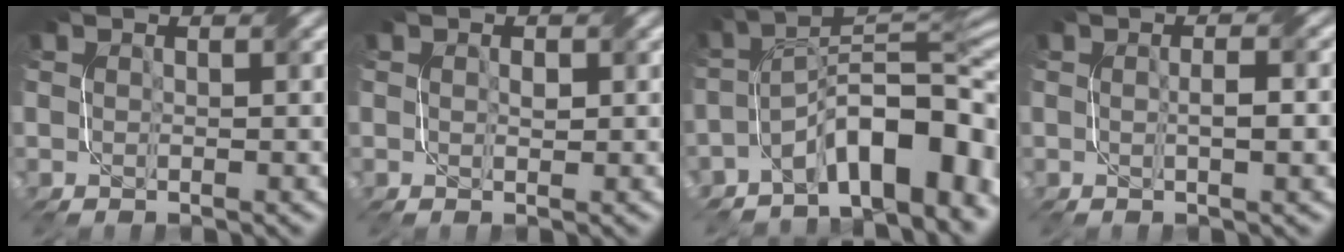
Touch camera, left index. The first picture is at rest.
{"total": 0.7, "force": [0.0, 0.5, 0.5], "torque": [-0.006, -0.002, 0.002]}
{"total": 11.2, "force": [-5.2, 4.8, 8.7], "torque": [-0.109, 0.013, -0.091]}
{"total": 2.3, "force": [-0.2, 0.4, 2.3], "torque": [-0.037, 0.002, -0.002]}